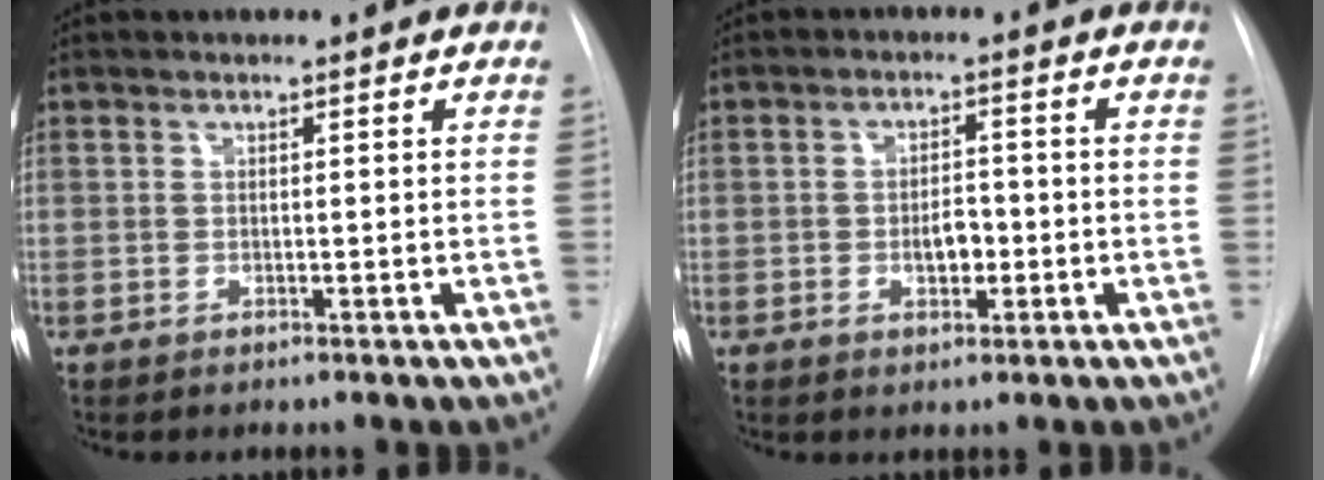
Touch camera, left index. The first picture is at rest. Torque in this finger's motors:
{"motor_torque": [0.33, -0.20, 0.08, 0.02]}